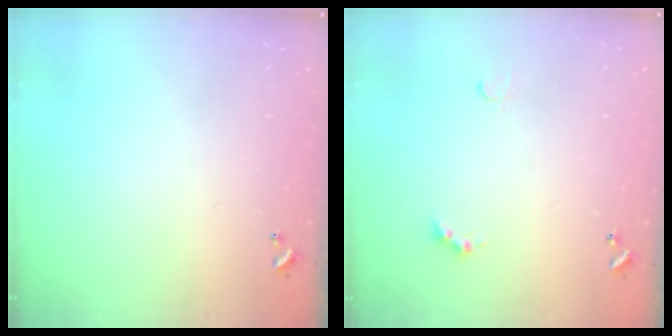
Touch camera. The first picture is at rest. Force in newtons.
{"total": 2.4, "press": 2.3, "slide": 0.5}